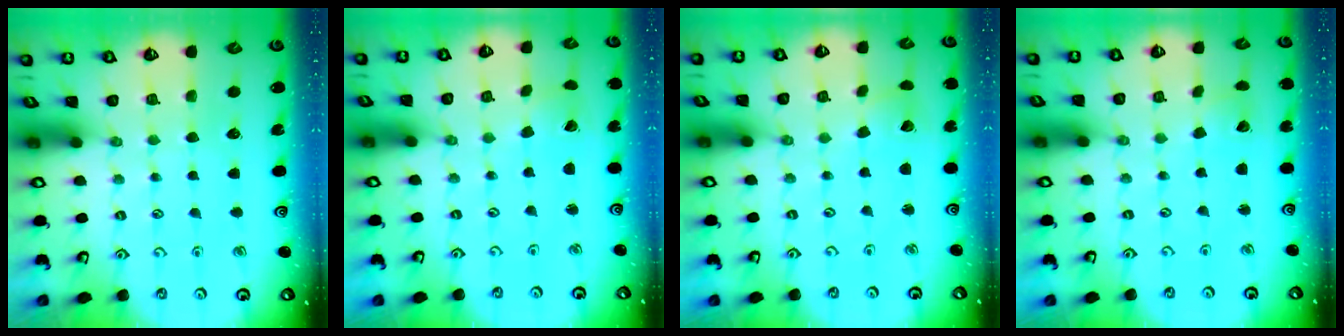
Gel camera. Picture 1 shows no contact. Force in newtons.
{"total": 1.7, "press": 1.7, "slide": 0.1}
{"total": 1.9, "press": 1.9, "slide": 0.3}
{"total": 3.2, "press": 3.2, "slide": 0.4}